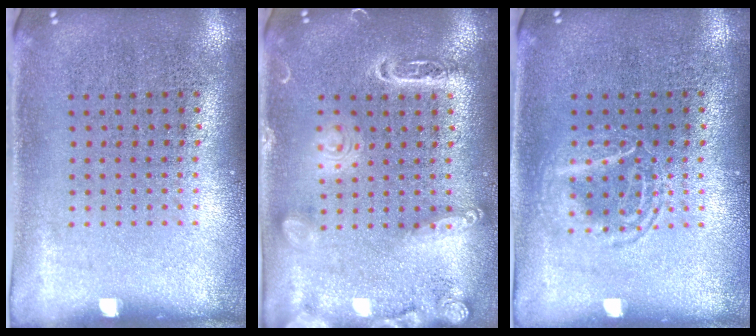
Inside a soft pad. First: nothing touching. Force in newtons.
{"total": 1.8, "press": 1.8, "slide": 0.1}
{"total": 1.9, "press": 1.9, "slide": 0.3}